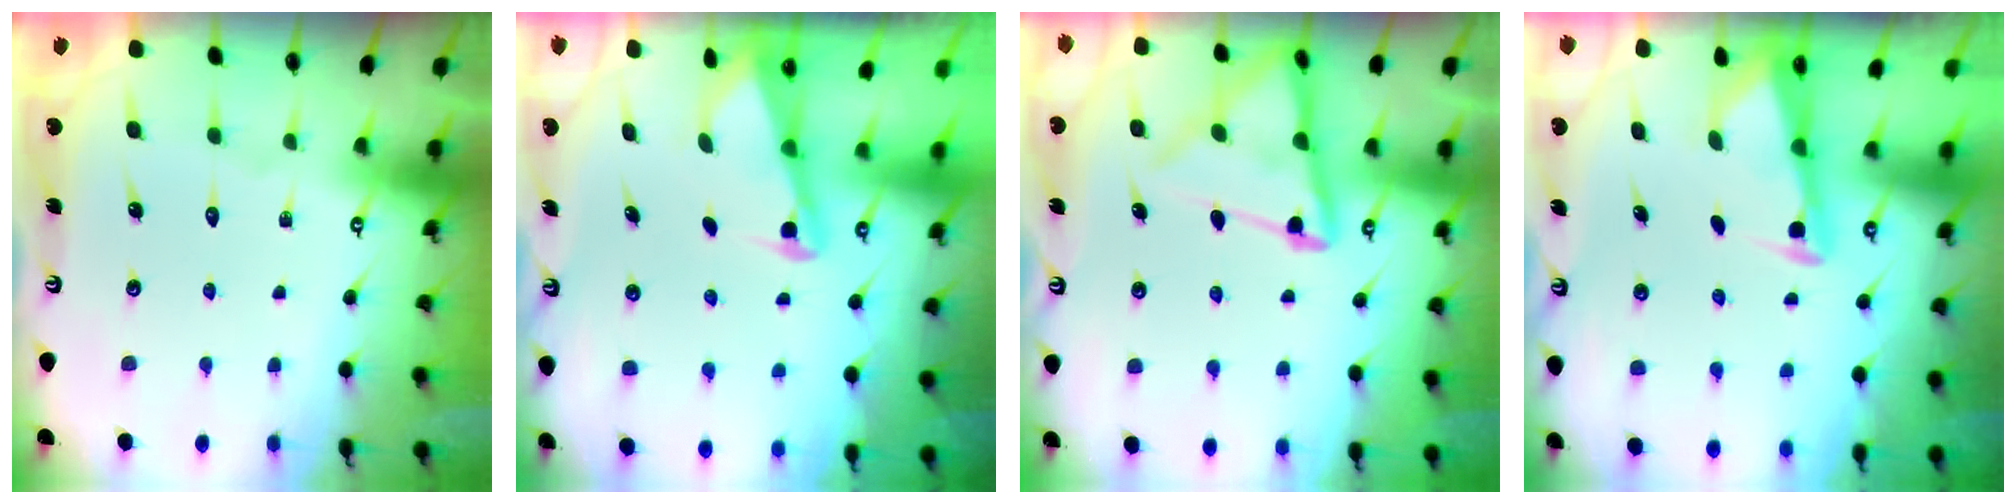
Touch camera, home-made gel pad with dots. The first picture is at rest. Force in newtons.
{"total": 2.1, "press": 2.0, "slide": 0.4}
{"total": 11.1, "press": 11.1, "slide": 1.0}
{"total": 2.7, "press": 2.7, "slide": 0.2}